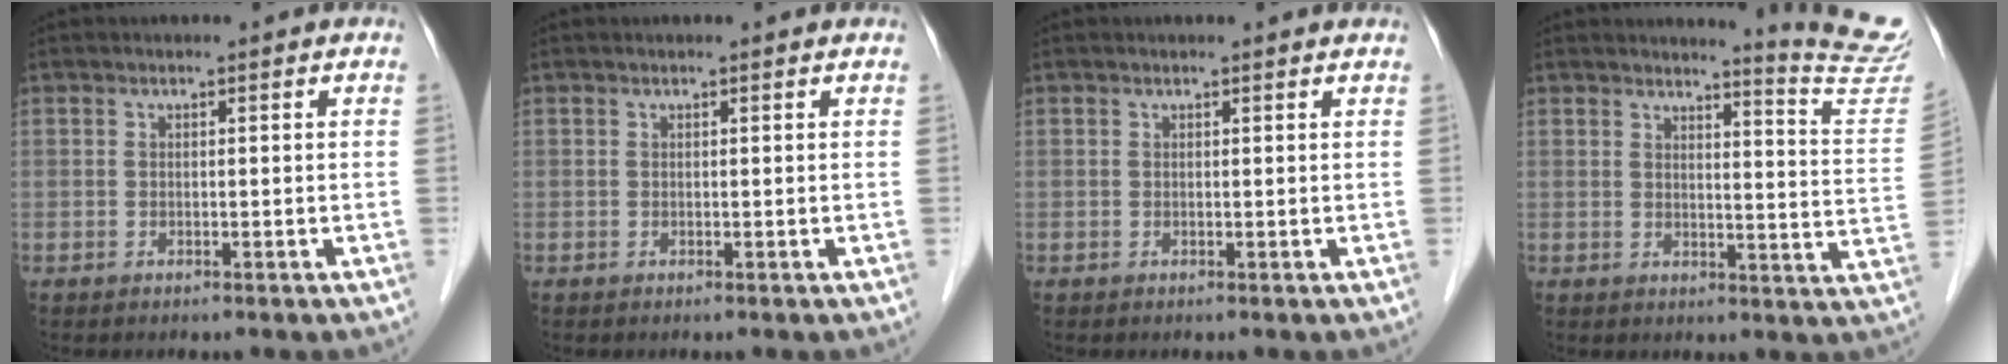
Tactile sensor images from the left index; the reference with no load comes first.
{"total": 0.8, "force": [0.8, 0.1, 0.2], "torque": [-0.010, 0.008, 0.008]}
{"total": 1.6, "force": [1.5, 0.1, 0.2], "torque": [-0.013, 0.005, 0.012]}
{"total": 11.2, "force": [10.9, -2.2, 0.7], "torque": [-0.019, -0.111, 0.115]}